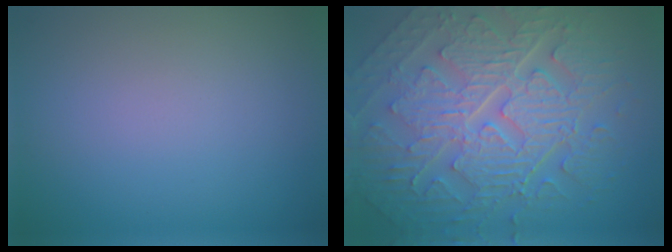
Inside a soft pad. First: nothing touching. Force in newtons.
{"total": 10.4, "press": 7.1, "slide": 7.6}